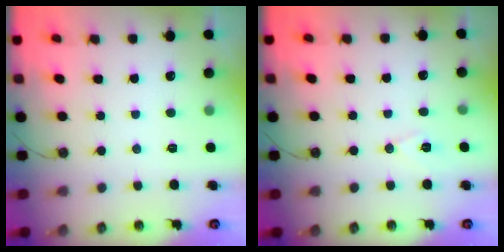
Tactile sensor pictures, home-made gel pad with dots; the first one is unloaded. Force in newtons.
{"total": 7.0, "press": 5.3, "slide": 4.5}